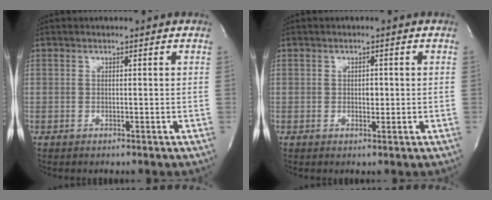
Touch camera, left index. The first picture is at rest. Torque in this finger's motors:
{"motor_torque": [-0.06, 0.22, 0.07, 0.00]}